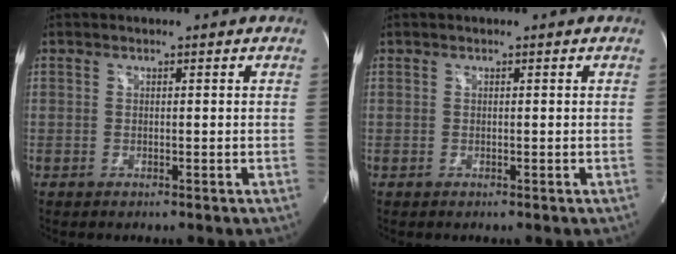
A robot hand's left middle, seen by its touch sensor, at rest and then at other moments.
{"total": 0.0}